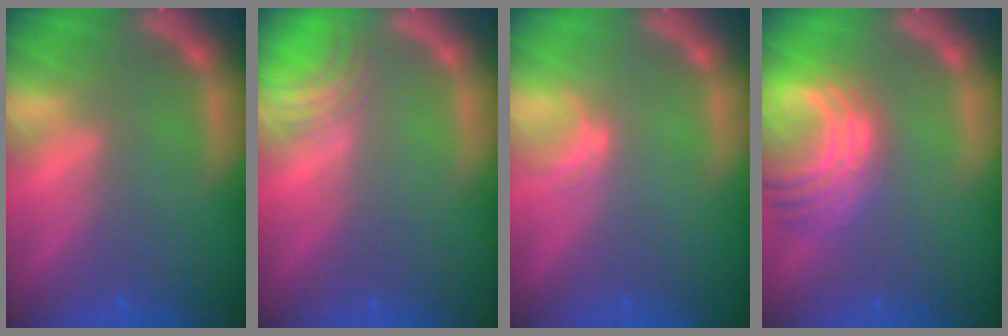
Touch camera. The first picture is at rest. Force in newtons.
{"total": 3.0}
{"total": 1.0}
{"total": 8.1}